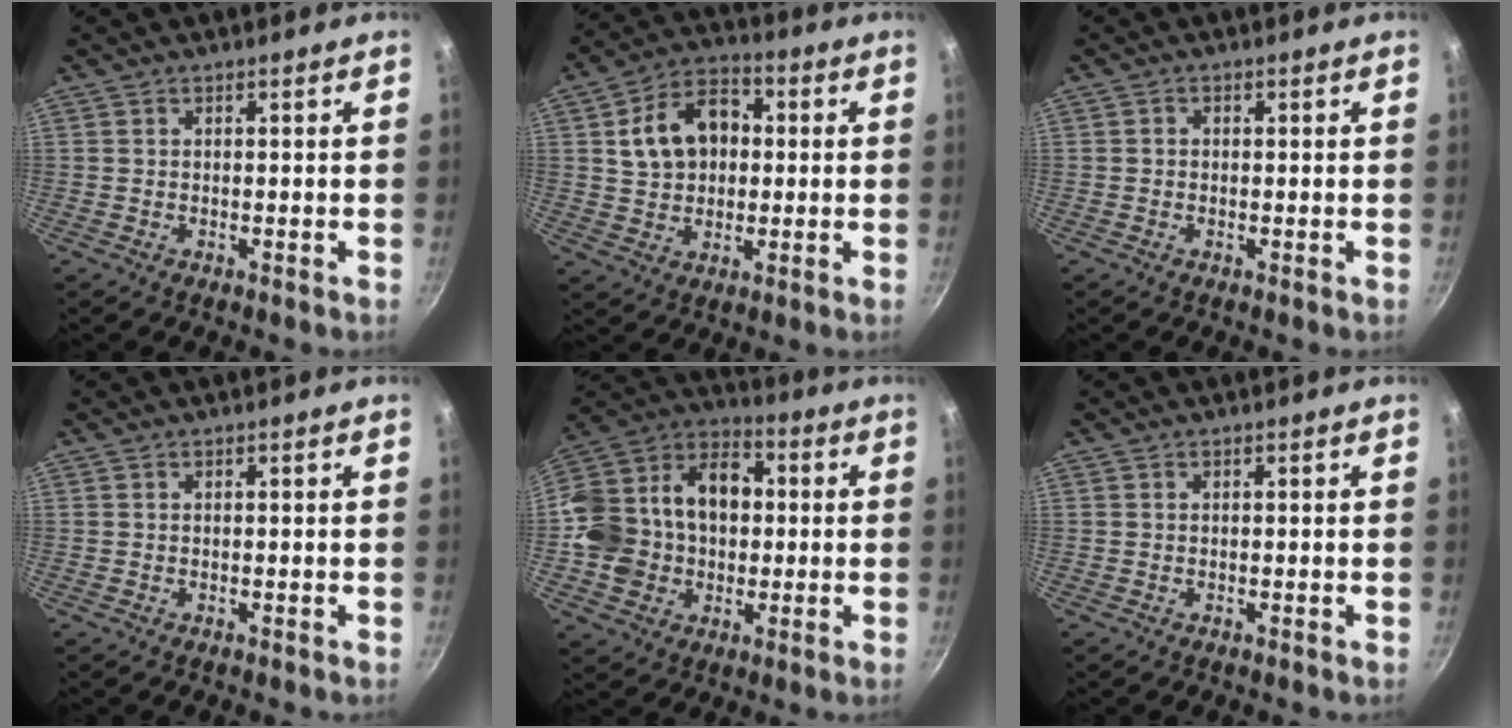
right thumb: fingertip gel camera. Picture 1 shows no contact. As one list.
[{"total": 12.6, "force": [2.1, 9.1, 8.5], "torque": [-0.119, 0.017, 0.031]}, {"total": 0.6, "force": [0.0, 0.6, 0.2], "torque": [0.002, 0.002, -0.003]}, {"total": 0.0}, {"total": 21.5, "force": [-0.2, 16.2, 14.0], "torque": [-0.258, 0.038, -0.003]}, {"total": 0.0}]